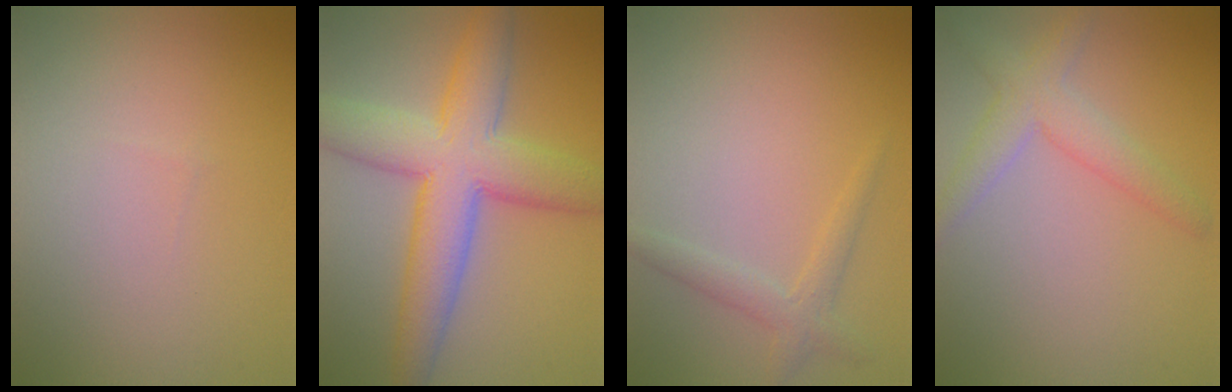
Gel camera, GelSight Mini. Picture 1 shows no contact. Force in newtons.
{"total": 8.9, "press": 8.9, "slide": 0.6}
{"total": 2.0, "press": 2.0, "slide": 0.1}
{"total": 3.3, "press": 3.3, "slide": 0.1}